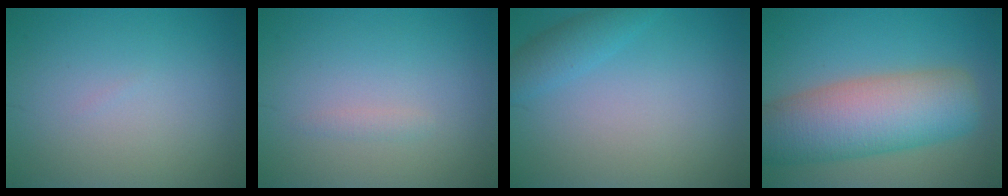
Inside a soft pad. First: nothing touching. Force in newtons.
{"total": 0.7, "press": 0.7, "slide": 0.0}
{"total": 2.1, "press": 2.1, "slide": 0.2}
{"total": 9.9, "press": 9.9, "slide": 0.4}